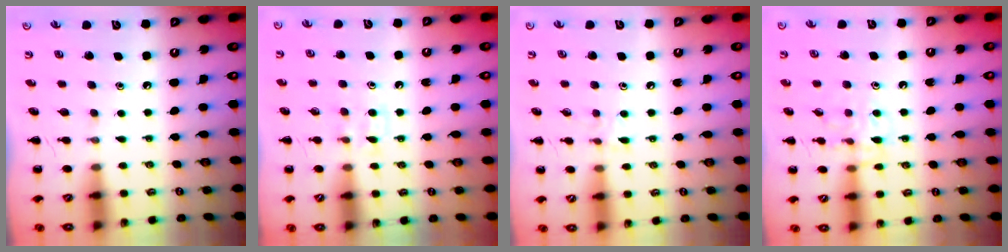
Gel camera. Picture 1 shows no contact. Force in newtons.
{"total": 4.4, "press": 4.1, "slide": 1.7}
{"total": 6.6, "press": 6.4, "slide": 1.8}
{"total": 9.8, "press": 9.8, "slide": 1.1}